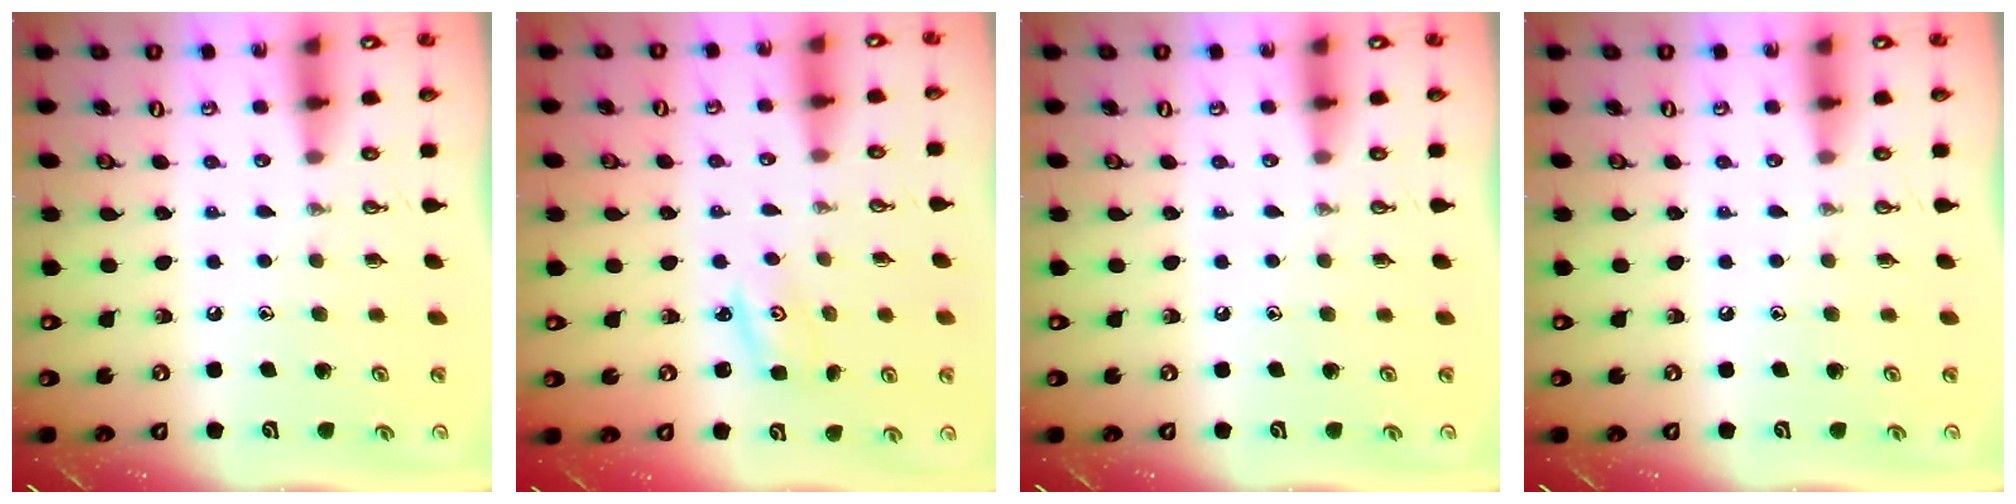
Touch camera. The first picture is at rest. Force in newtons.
{"total": 1.6, "press": 1.5, "slide": 0.1}
{"total": 0.0}
{"total": 0.0}